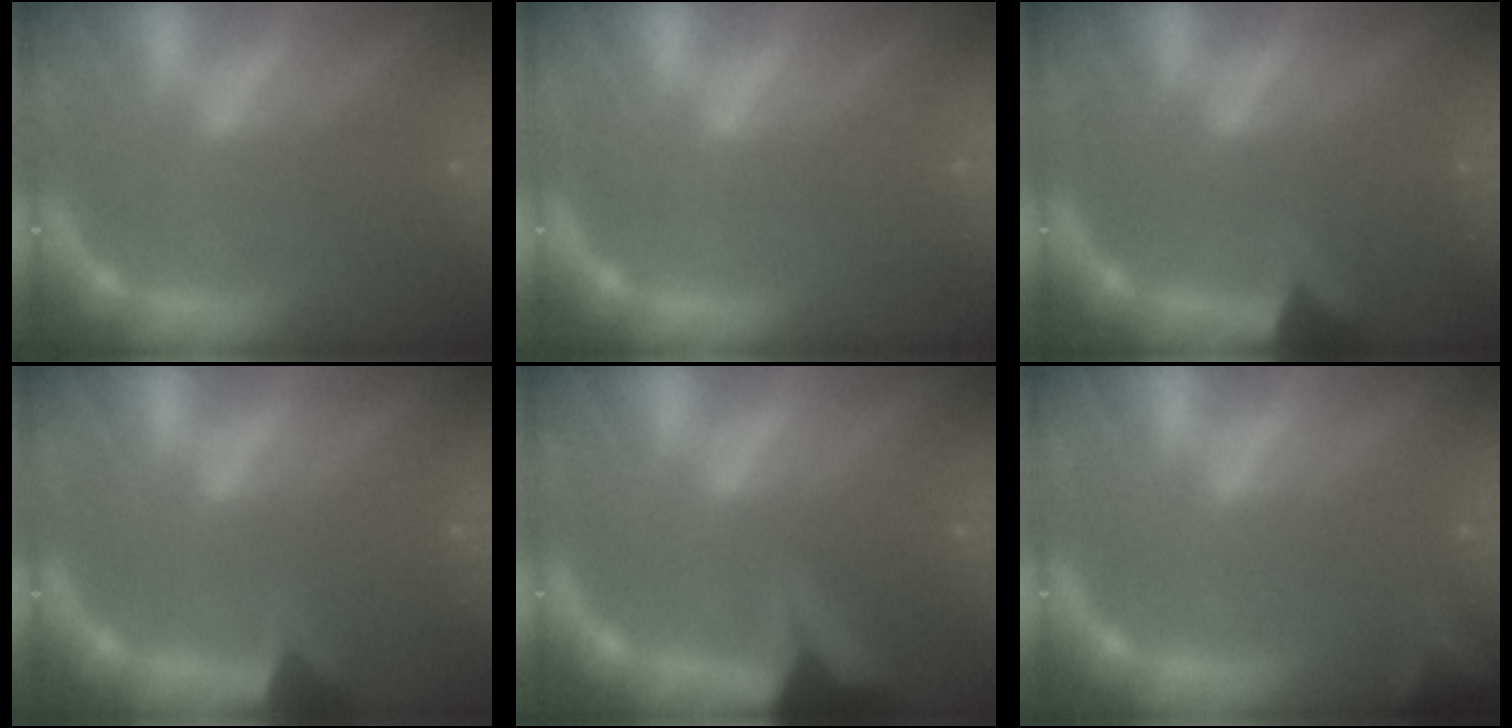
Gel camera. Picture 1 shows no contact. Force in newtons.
{"total": 0.0}
{"total": 2.9}
{"total": 2.4}
{"total": 7.0}
{"total": 4.5}